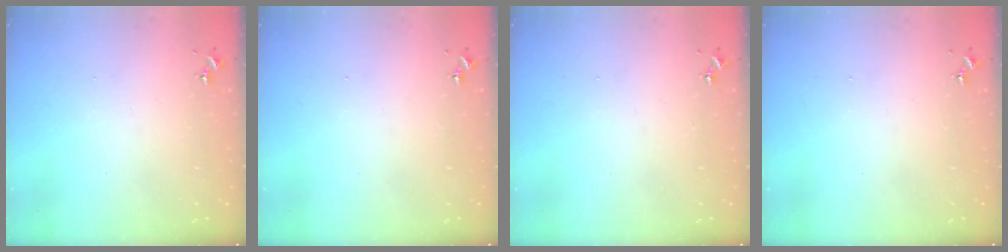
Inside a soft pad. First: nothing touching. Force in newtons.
{"total": 0.0}
{"total": 0.0}
{"total": 0.0}